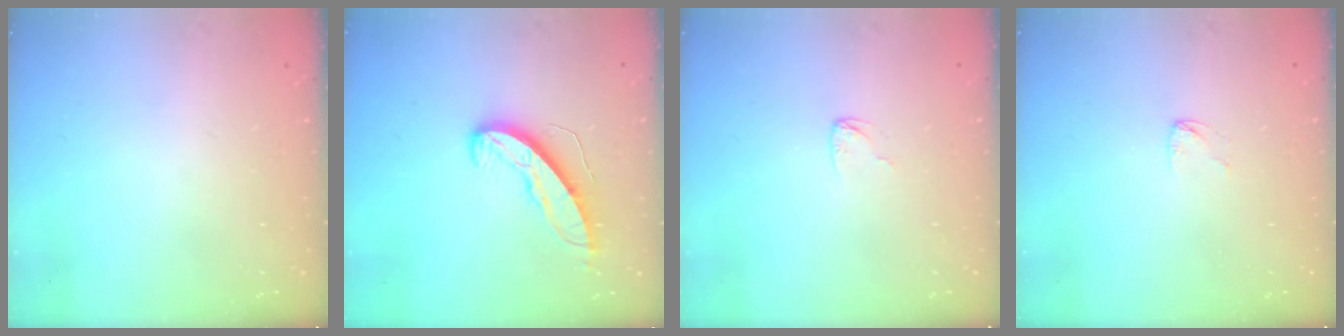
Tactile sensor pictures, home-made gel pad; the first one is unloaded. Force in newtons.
{"total": 9.1, "press": 9.1, "slide": 0.5}
{"total": 3.3, "press": 3.2, "slide": 0.3}
{"total": 2.8, "press": 2.8, "slide": 0.2}